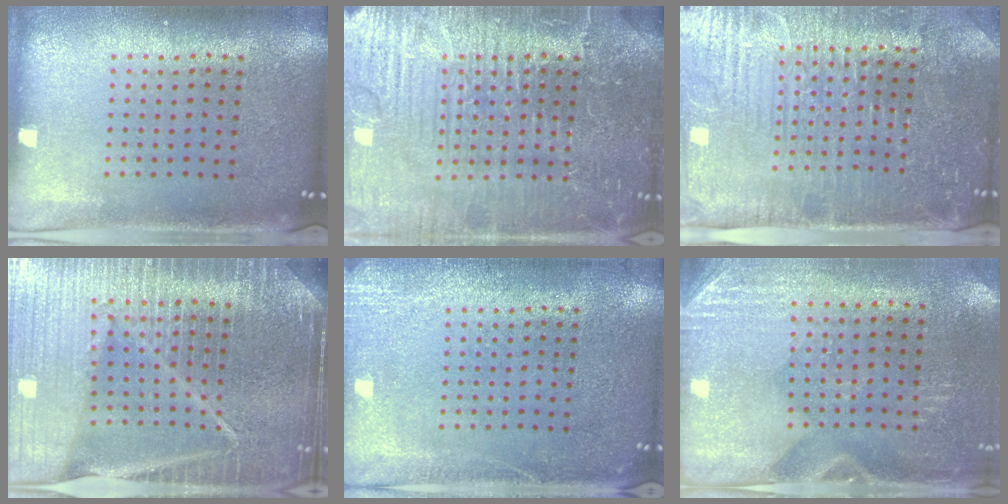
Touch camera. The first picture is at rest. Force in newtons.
{"total": 6.0, "press": 5.9, "slide": 0.7}
{"total": 4.8, "press": 4.4, "slide": 1.7}
{"total": 6.4, "press": 5.6, "slide": 3.2}
{"total": 2.8, "press": 2.7, "slide": 0.4}
{"total": 2.8, "press": 2.5, "slide": 1.3}